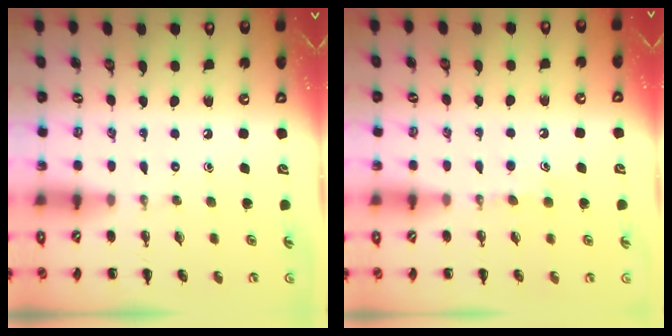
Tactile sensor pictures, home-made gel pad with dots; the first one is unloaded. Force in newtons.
{"total": 4.2, "press": 4.0, "slide": 1.4}